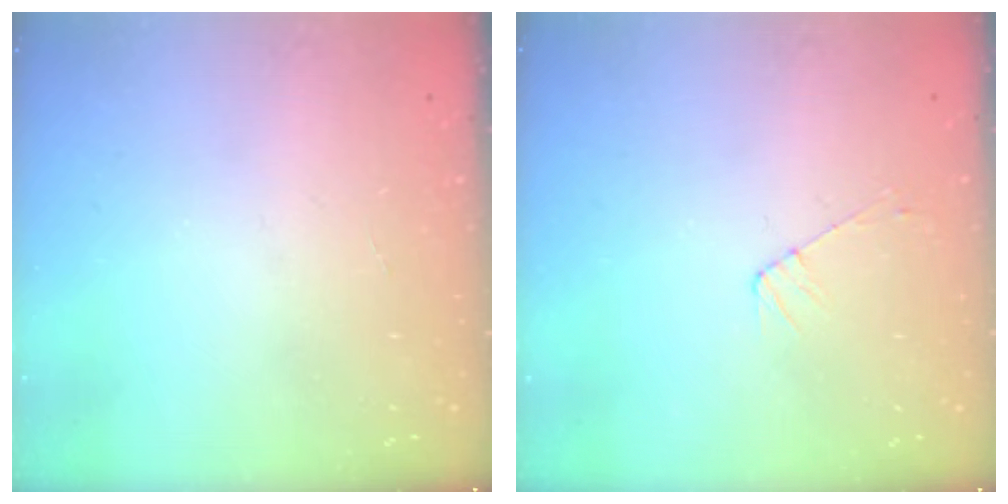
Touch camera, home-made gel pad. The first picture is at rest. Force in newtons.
{"total": 3.8, "press": 3.8, "slide": 0.5}